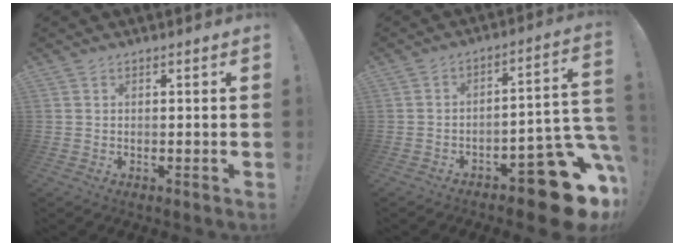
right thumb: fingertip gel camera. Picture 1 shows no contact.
{"total": 18.4, "force": [-10.7, 6.4, 13.4], "torque": [-0.138, 0.068, -0.162]}